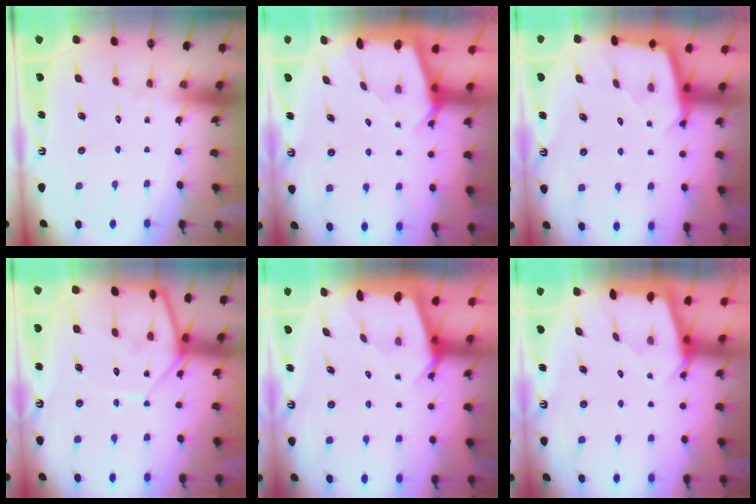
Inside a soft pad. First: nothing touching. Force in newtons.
{"total": 2.5, "press": 2.5, "slide": 0.3}
{"total": 2.5, "press": 2.5, "slide": 0.1}
{"total": 10.3, "press": 10.3, "slide": 0.7}
{"total": 2.3, "press": 2.3, "slide": 0.2}
{"total": 2.2, "press": 2.2, "slide": 0.3}